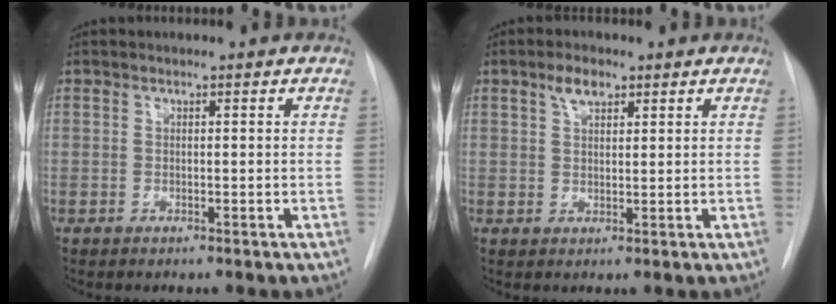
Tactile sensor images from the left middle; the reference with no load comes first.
{"total": 3.2, "force": [2.0, 1.4, 2.0], "torque": [-0.042, 0.007, 0.039]}